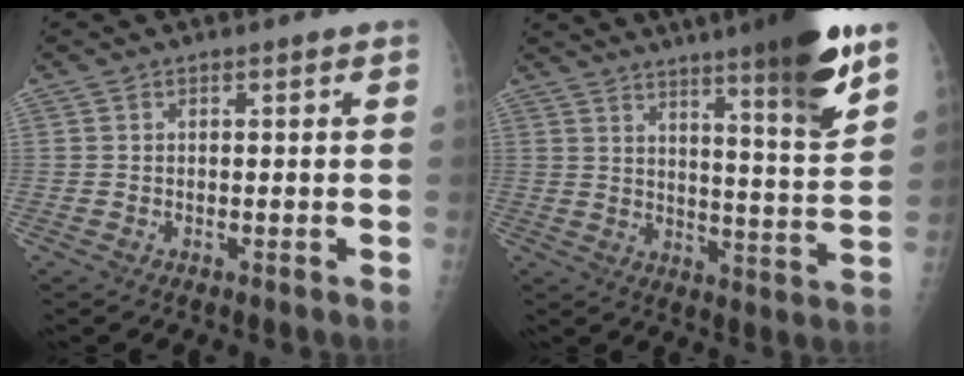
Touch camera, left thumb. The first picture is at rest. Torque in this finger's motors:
{"motor_torque": [2.92, 2.07, 1.30, -0.86, 0.26]}